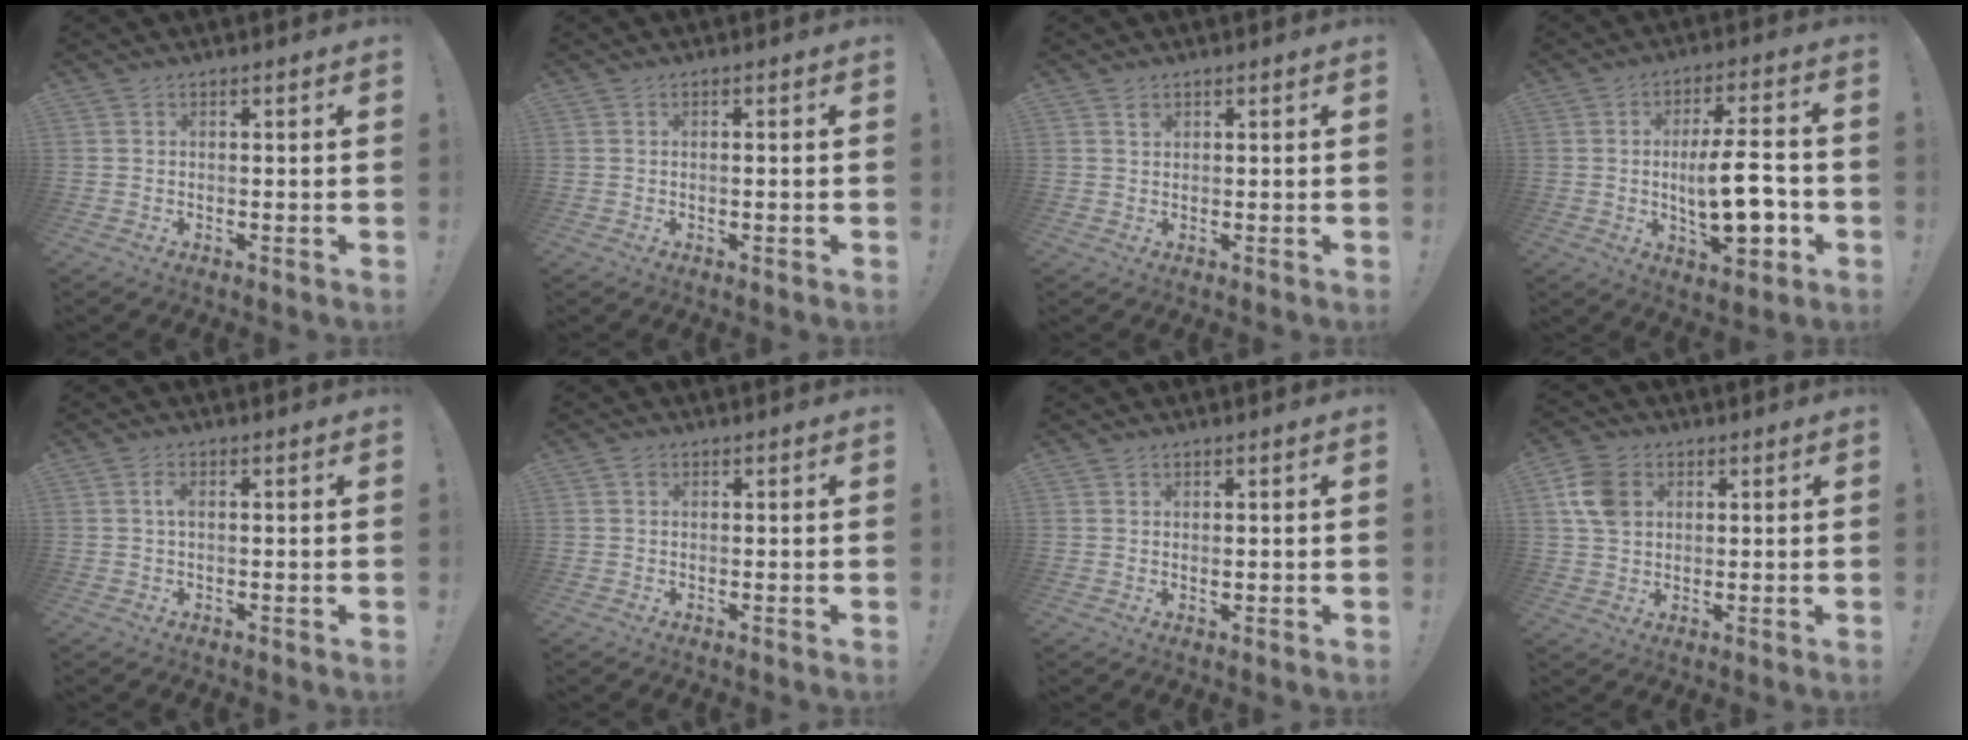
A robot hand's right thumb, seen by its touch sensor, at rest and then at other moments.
{"total": 0.8, "force": [-0.4, 0.0, 0.7], "torque": [-0.011, 0.000, -0.008]}
{"total": 1.1, "force": [0.8, 0.7, 0.4], "torque": [0.005, -0.006, 0.011]}
{"total": 15.2, "force": [-2.1, 4.8, 14.3], "torque": [-0.241, 0.002, -0.040]}
{"total": 2.1, "force": [0.2, 0.9, 1.9], "torque": [-0.033, 0.003, 0.000]}
{"total": 0.9, "force": [0.4, 0.7, 0.3], "torque": [-0.003, 0.001, 0.007]}
{"total": 0.8, "force": [0.4, 0.6, 0.4], "torque": [-0.008, 0.001, 0.007]}
{"total": 10.0, "force": [2.9, 7.6, 5.9], "torque": [-0.120, 0.006, 0.057]}